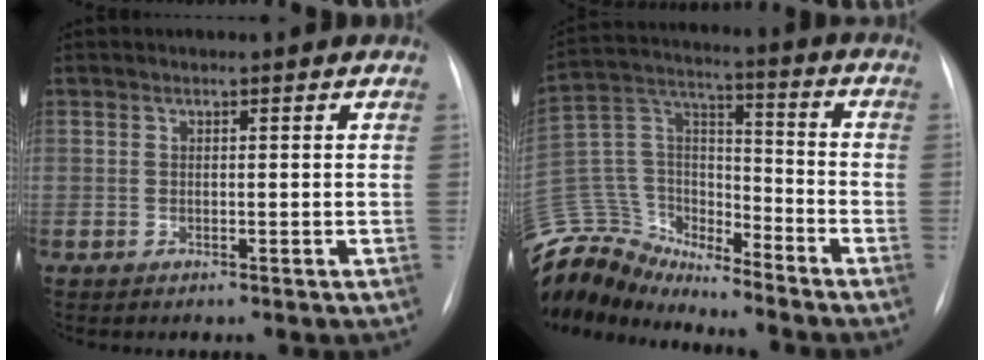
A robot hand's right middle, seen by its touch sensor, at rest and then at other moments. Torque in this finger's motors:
{"motor_torque": [1.02, -1.12, 0.56, -0.02]}